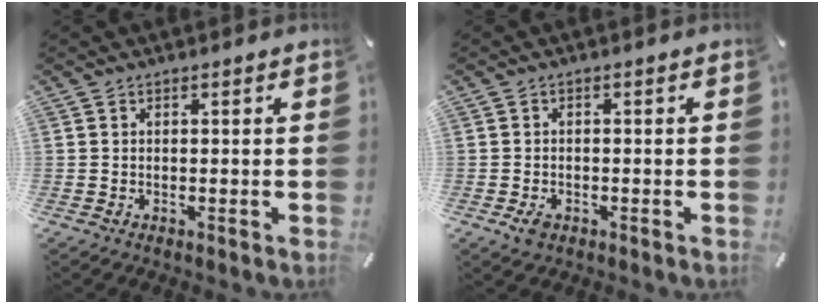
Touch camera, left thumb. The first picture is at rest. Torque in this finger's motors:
{"motor_torque": [0.25, 0.25, 0.23, 0.11, -0.01]}